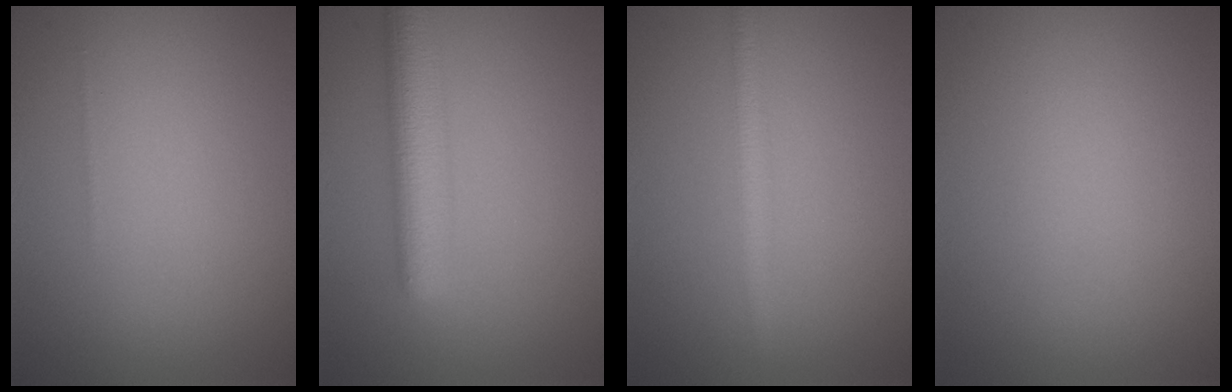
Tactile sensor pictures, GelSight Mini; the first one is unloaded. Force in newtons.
{"total": 5.5, "press": 5.5, "slide": 0.1}
{"total": 2.2, "press": 2.2, "slide": 0.1}
{"total": 0.0}